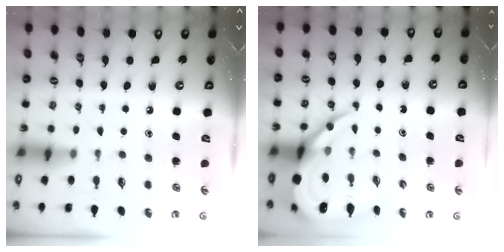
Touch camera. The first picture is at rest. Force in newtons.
{"total": 10.9, "press": 10.8, "slide": 1.2}